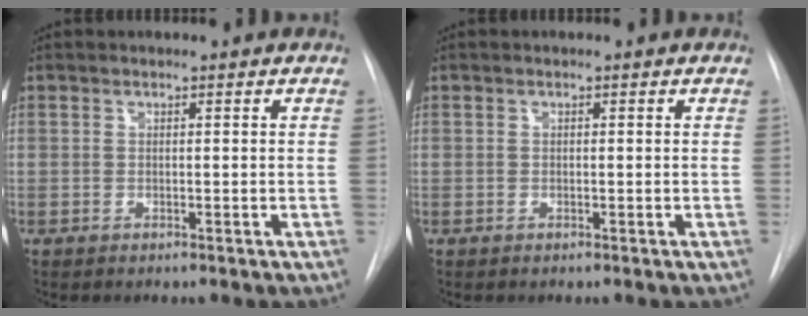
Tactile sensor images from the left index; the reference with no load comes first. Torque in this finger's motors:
{"motor_torque": [-0.24, 0.27, -0.03, -0.01]}